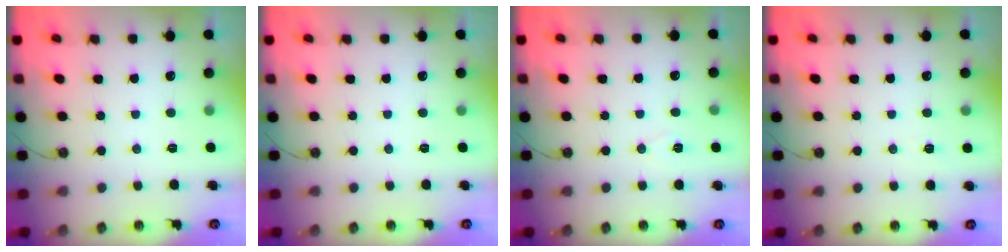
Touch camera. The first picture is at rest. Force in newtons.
{"total": 0.0}
{"total": 5.6, "press": 3.4, "slide": 4.4}
{"total": 2.4, "press": 1.7, "slide": 1.7}